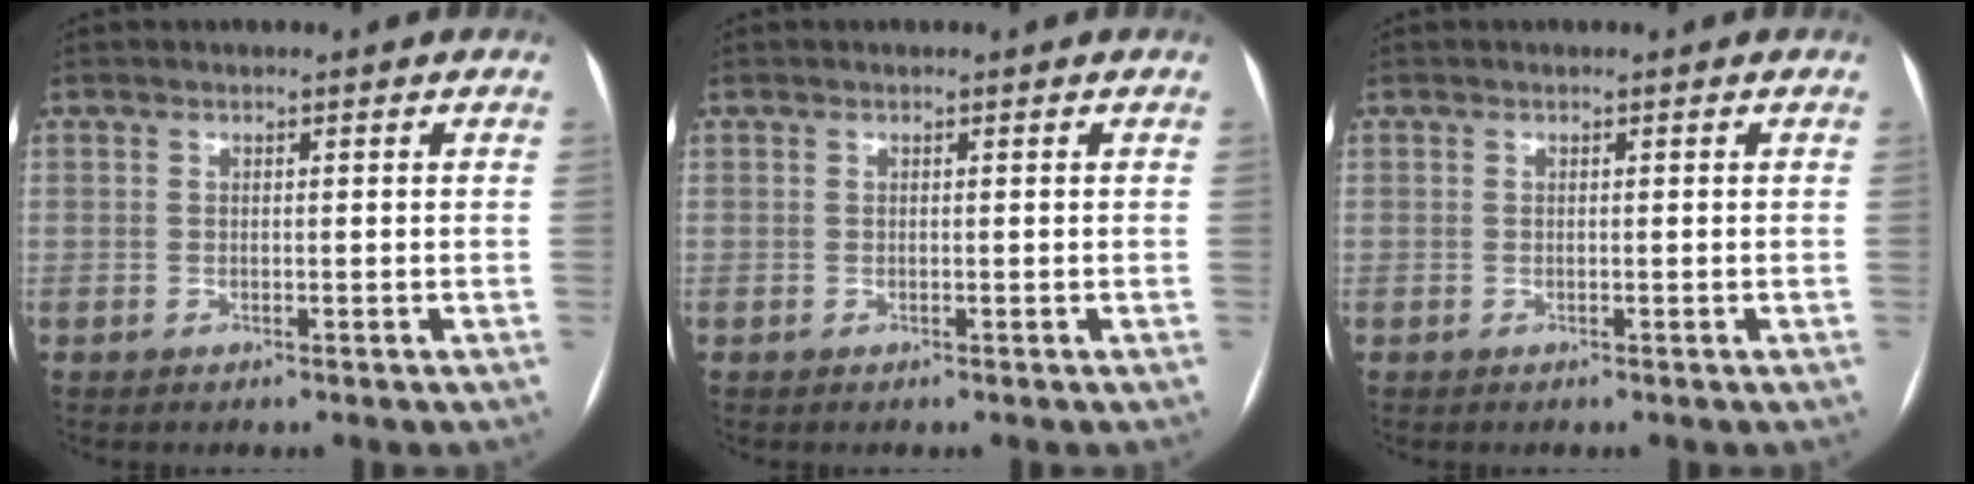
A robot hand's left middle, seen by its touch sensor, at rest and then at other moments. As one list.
[{"total": 0.0}, {"total": 0.0}]